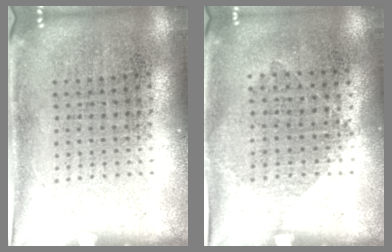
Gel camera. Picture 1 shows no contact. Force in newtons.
{"total": 1.0, "press": 0.9, "slide": 0.5}